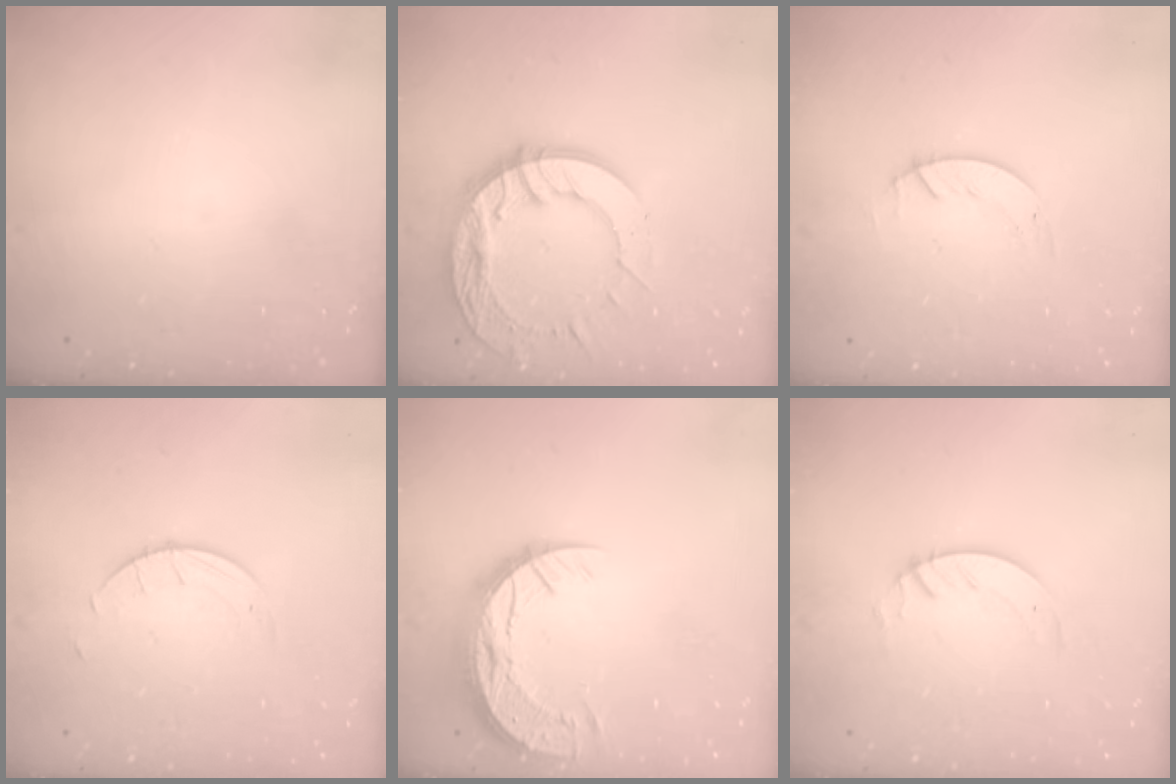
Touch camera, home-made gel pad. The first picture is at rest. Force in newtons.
{"total": 20.5, "press": 20.5, "slide": 1.9}
{"total": 1.4, "press": 1.4, "slide": 0.2}
{"total": 2.7, "press": 2.7, "slide": 0.3}
{"total": 13.2, "press": 13.2, "slide": 0.9}
{"total": 3.6, "press": 3.6, "slide": 0.3}